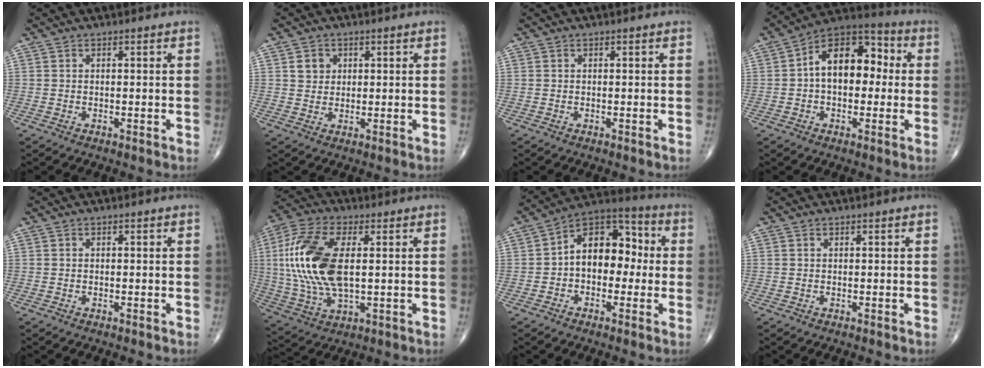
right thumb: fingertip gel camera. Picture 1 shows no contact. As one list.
[{"total": 3.2, "force": [1.1, 2.8, 1.1], "torque": [-0.003, -0.004, 0.018]}, {"total": 0.0}, {"total": 14.5, "force": [1.1, 8.9, 11.3], "torque": [-0.144, 0.041, 0.004]}, {"total": 0.0}, {"total": 18.6, "force": [2.1, 9.1, 16.1], "torque": [-0.353, -0.001, 0.040]}, {"total": 13.4, "force": [0.2, 8.9, 10.0], "torque": [-0.114, 0.045, -0.013]}, {"total": 0.0}]